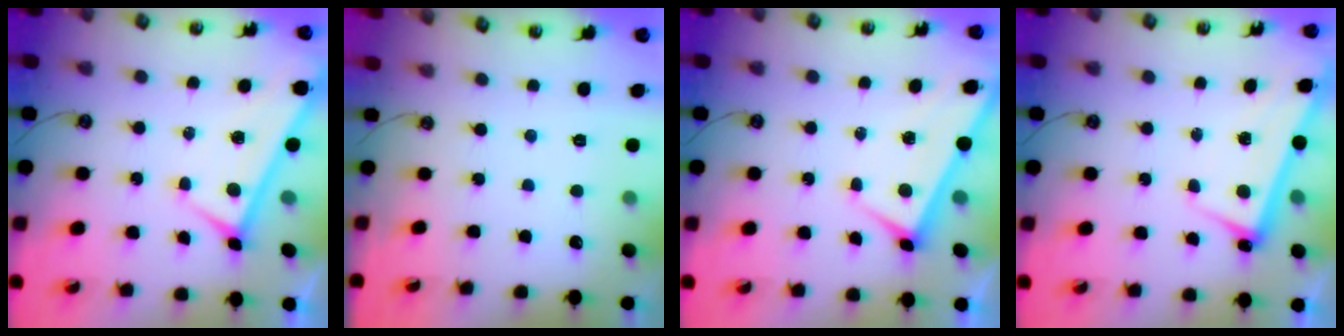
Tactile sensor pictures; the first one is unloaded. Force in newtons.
{"total": 0.0}
{"total": 1.7, "press": 1.7, "slide": 0.2}
{"total": 2.6, "press": 2.4, "slide": 0.9}